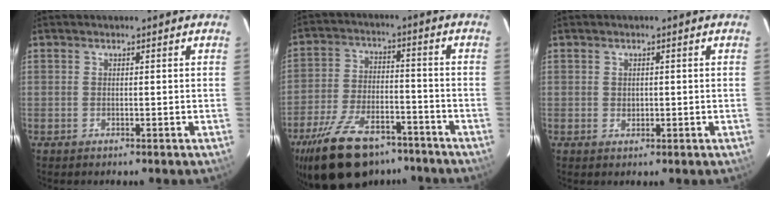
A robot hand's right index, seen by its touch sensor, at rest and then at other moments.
{"total": 19.8, "force": [-14.5, 9.3, 9.8], "torque": [-0.212, -0.009, -0.226]}
{"total": 1.3, "force": [0.1, 1.2, 0.5], "torque": [-0.004, 0.002, 0.002]}